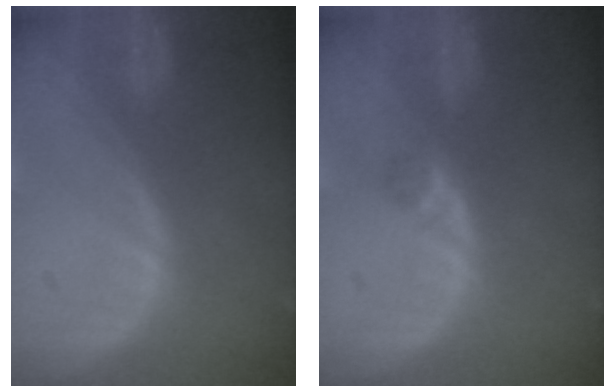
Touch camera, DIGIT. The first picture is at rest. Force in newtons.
{"total": 1.3, "press": 1.1, "slide": 0.7}